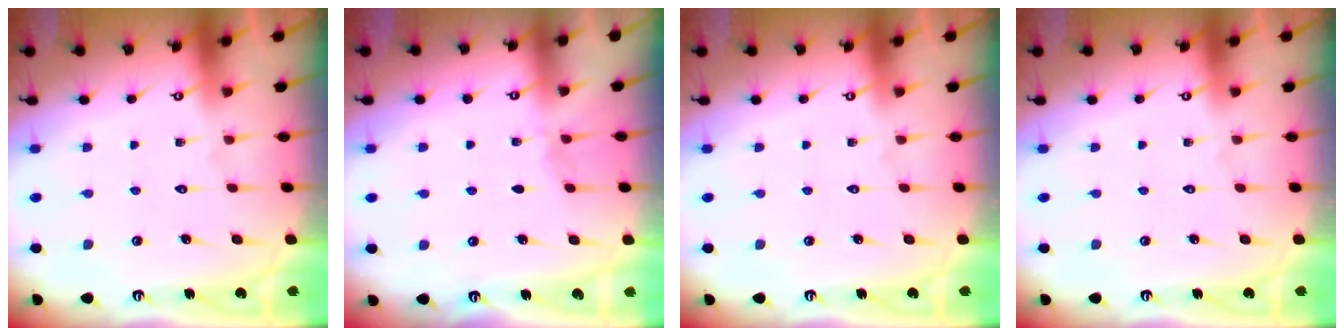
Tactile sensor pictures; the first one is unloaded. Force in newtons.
{"total": 2.1, "press": 2.0, "slide": 0.4}
{"total": 0.0}
{"total": 0.0}